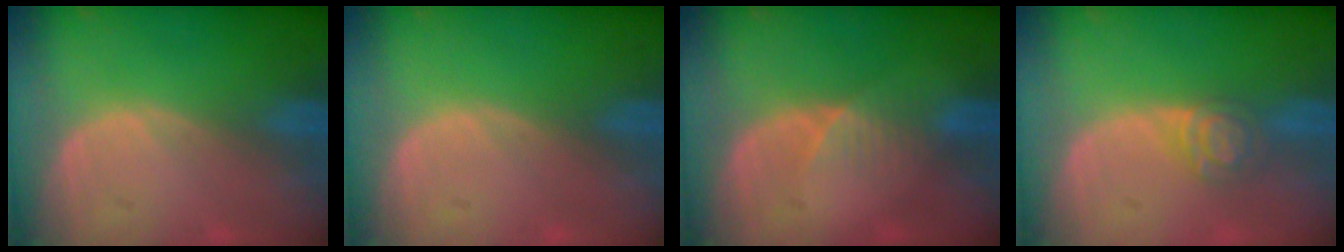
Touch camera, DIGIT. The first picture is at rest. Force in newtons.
{"total": 0.0}
{"total": 3.0, "press": 2.6, "slide": 1.5}
{"total": 4.3, "press": 3.9, "slide": 1.9}